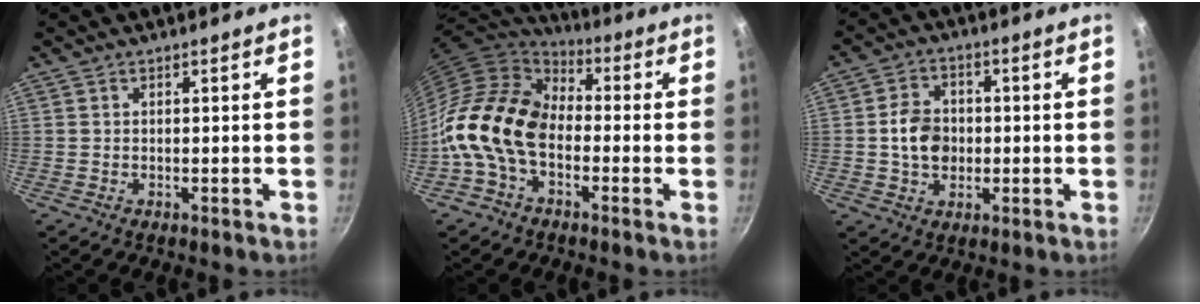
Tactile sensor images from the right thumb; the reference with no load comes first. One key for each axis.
{"total": 16.9, "fx": -3.0, "fy": 11.4, "fz": 12.0, "tx": -0.197, "ty": 0.043, "tz": -0.081}
{"total": 7.7, "fx": -0.4, "fy": 6.2, "fz": 4.6, "tx": -0.059, "ty": 0.013, "tz": -0.011}